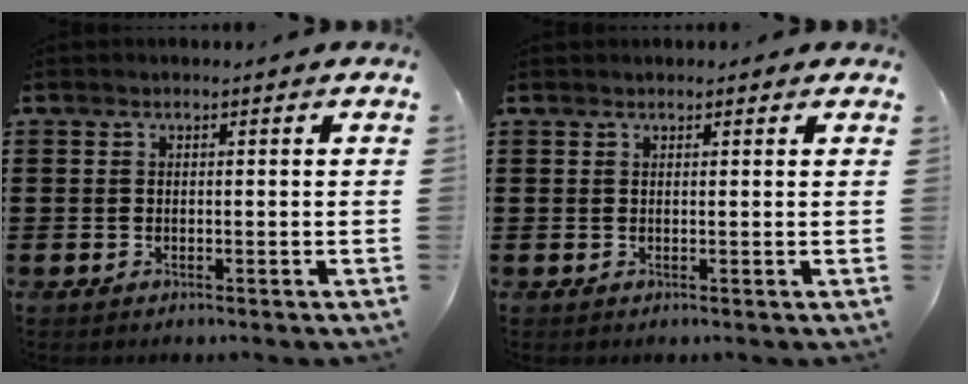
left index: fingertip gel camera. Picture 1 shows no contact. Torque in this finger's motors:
{"motor_torque": [1.15, -0.99, 0.56, 0.05]}